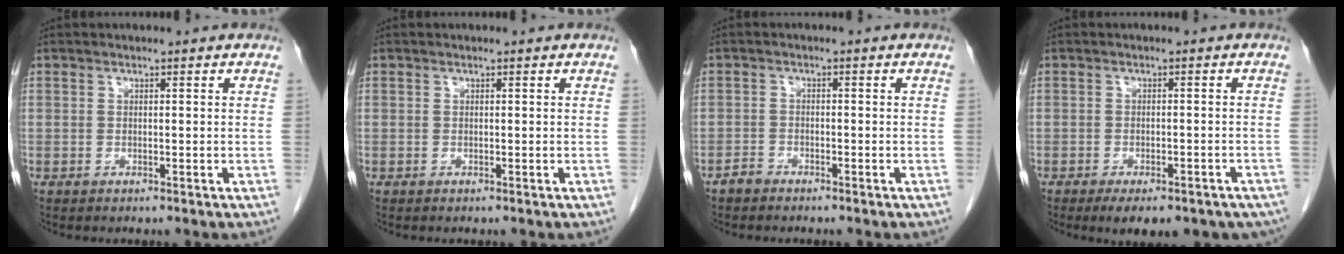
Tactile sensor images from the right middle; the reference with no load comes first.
{"total": 0.0}
{"total": 1.4, "force": [-1.3, 0.5, 0.1], "torque": [-0.004, 0.001, -0.024]}
{"total": 12.8, "force": [-9.4, 5.1, 7.2], "torque": [-0.083, -0.005, -0.108]}